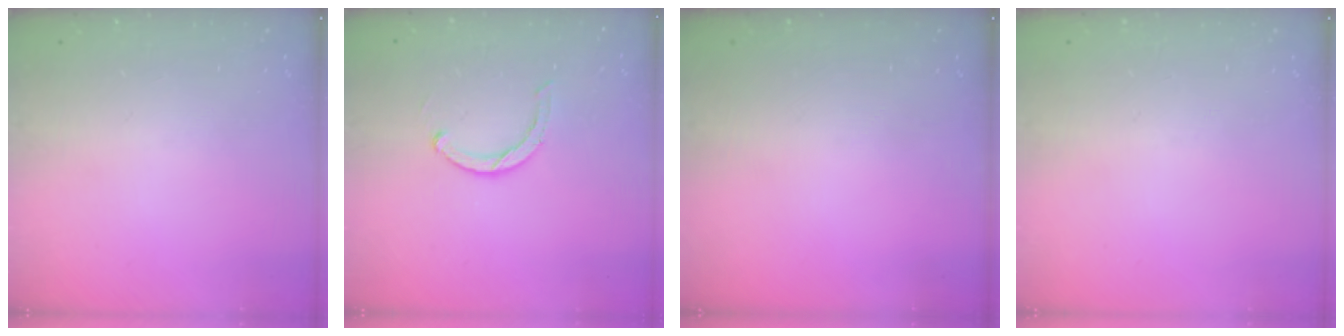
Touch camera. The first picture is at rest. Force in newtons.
{"total": 3.5, "press": 3.4, "slide": 0.6}
{"total": 0.0}
{"total": 0.0}